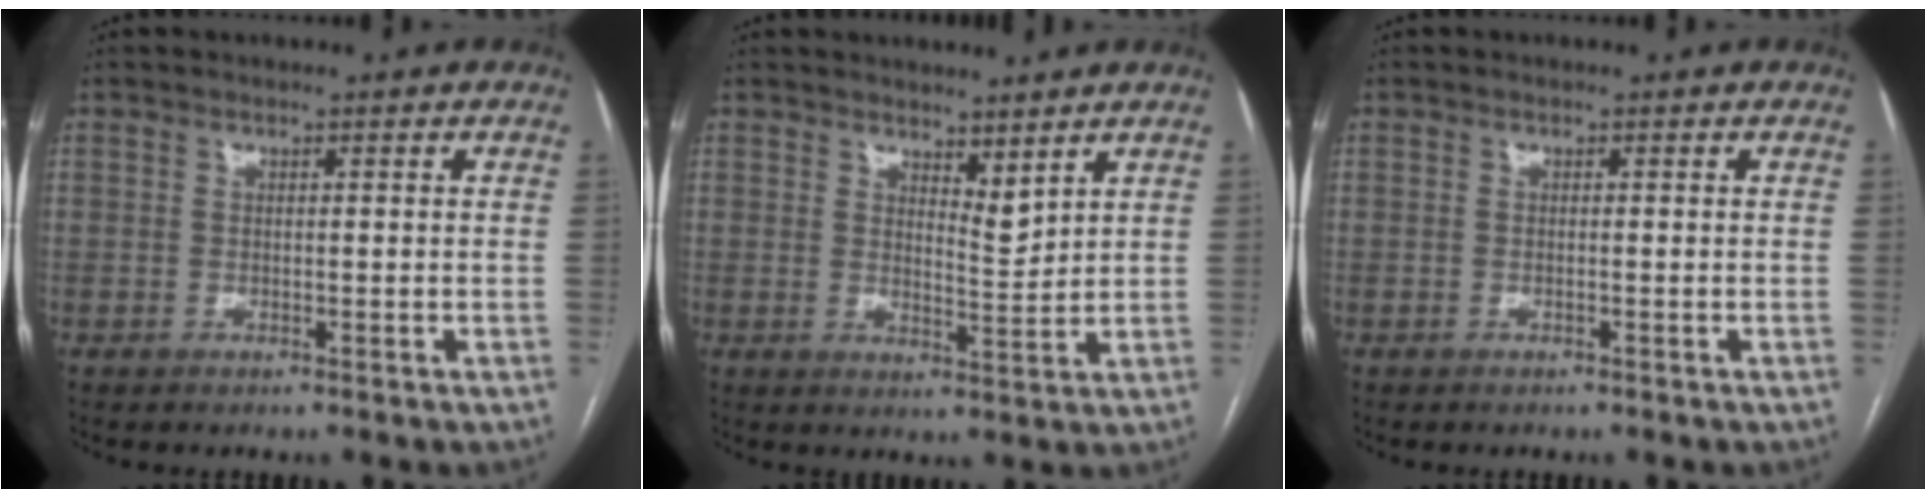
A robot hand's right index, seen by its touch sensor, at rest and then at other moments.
{"total": 3.5, "force": [2.8, 0.9, 1.8], "torque": [-0.030, -0.015, 0.053]}
{"total": 0.0}